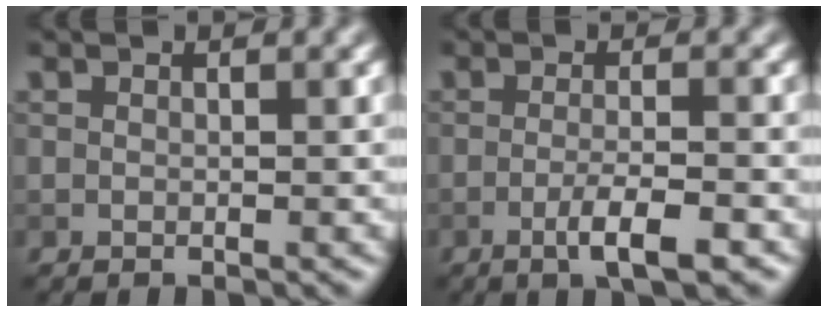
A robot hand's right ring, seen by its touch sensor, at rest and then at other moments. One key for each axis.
{"total": 3.8, "fx": -1.9, "fy": 0.6, "fz": 3.2, "tx": -0.057, "ty": -0.001, "tz": -0.037}